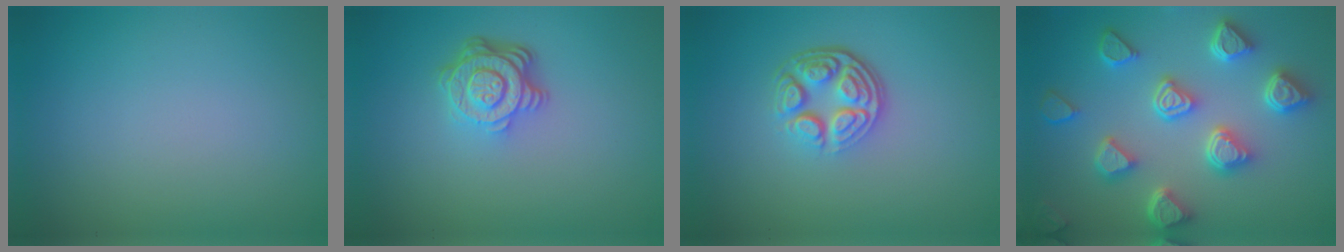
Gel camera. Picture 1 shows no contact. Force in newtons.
{"total": 4.6, "press": 3.4, "slide": 3.0}
{"total": 4.8, "press": 3.5, "slide": 3.3}
{"total": 7.0, "press": 6.0, "slide": 3.6}